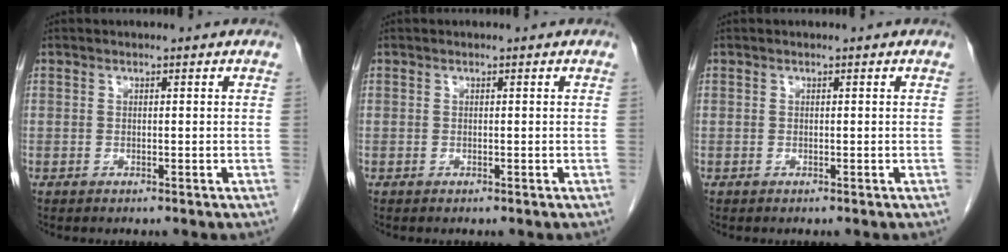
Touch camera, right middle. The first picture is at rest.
{"total": 0.0}
{"total": 0.0}